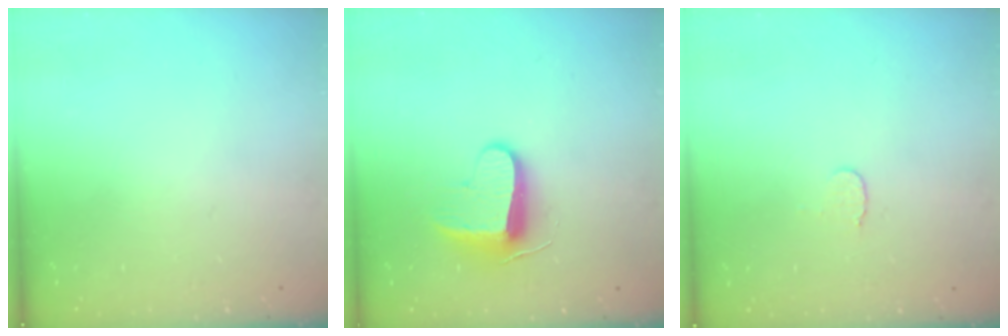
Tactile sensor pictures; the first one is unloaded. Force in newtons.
{"total": 8.9, "press": 8.9, "slide": 0.8}
{"total": 3.5, "press": 3.5, "slide": 0.3}